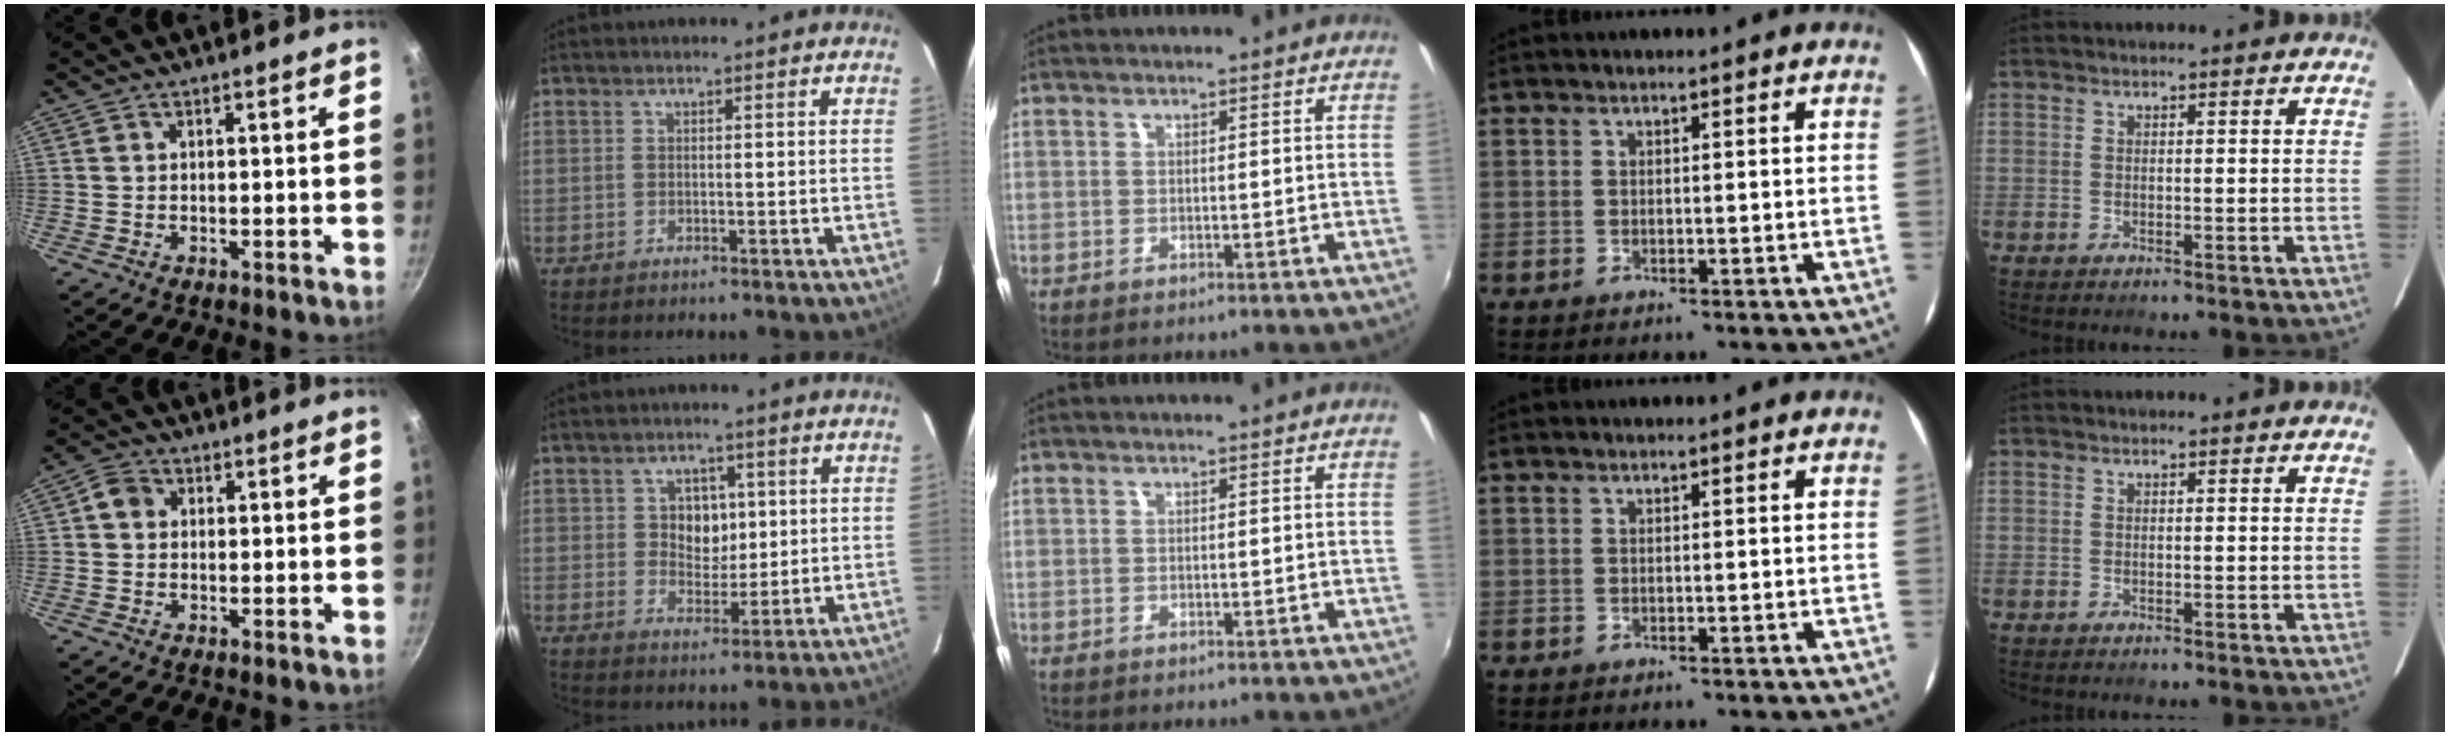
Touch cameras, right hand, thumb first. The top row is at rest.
{"thumb": {"total": 3.5, "force": [0.5, 3.0, 1.7], "torque": [-0.024, 0.005, -0.002]}, "index": {"total": 5.9, "force": [1.1, 4.9, 3.1], "torque": [-0.049, 0.008, 0.025]}}